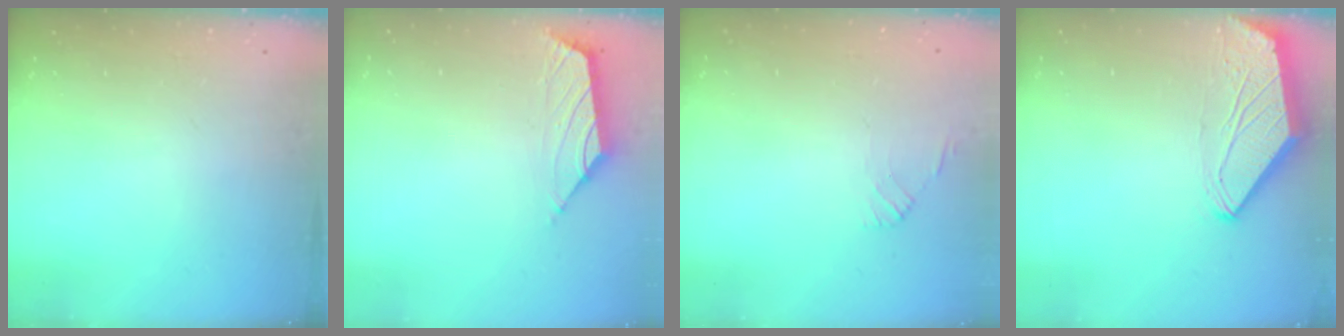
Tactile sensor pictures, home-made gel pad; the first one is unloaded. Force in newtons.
{"total": 1.4, "press": 1.3, "slide": 0.6}
{"total": 1.4, "press": 1.3, "slide": 0.4}
{"total": 0.0}